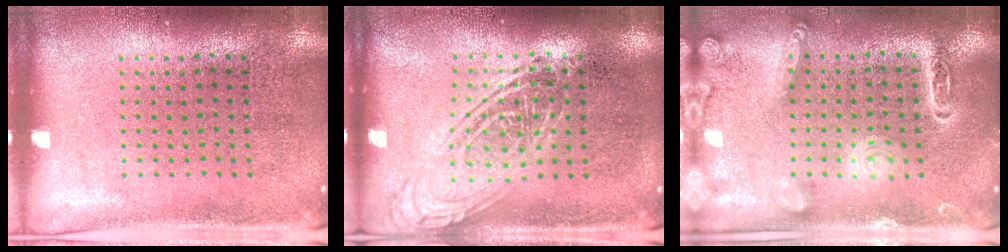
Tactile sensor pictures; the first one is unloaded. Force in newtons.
{"total": 1.6, "press": 1.6, "slide": 0.1}
{"total": 1.9, "press": 1.8, "slide": 0.4}